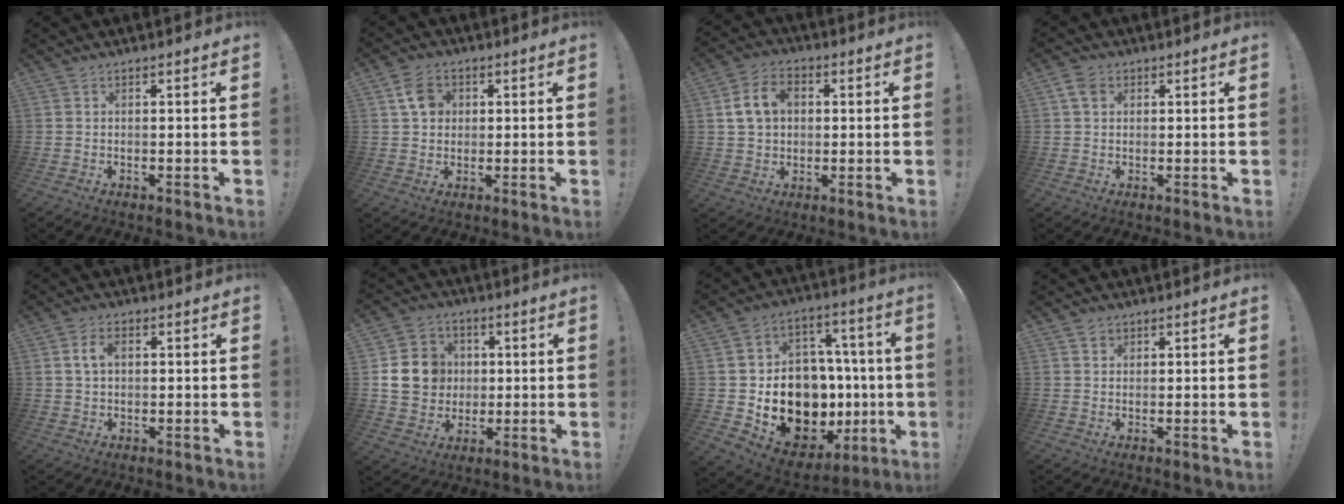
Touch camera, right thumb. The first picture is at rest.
{"total": 6.8, "force": [2.3, 5.6, 3.1], "torque": [-0.045, 0.004, 0.044]}
{"total": 10.3, "force": [2.7, 7.9, 6.1], "torque": [-0.093, 0.009, 0.055]}
{"total": 4.3, "force": [1.7, 3.2, 2.3], "torque": [-0.038, 0.002, 0.032]}
{"total": 5.0, "force": [1.2, 3.1, 3.7], "torque": [-0.066, 0.006, 0.021]}
{"total": 14.5, "force": [1.8, 12.9, 6.4], "torque": [-0.094, 0.002, 0.046]}
{"total": 18.7, "force": [-3.2, 15.1, 10.7], "torque": [-0.150, 0.007, 0.000]}
{"total": 1.4, "force": [1.1, 0.9, 0.2], "torque": [-0.002, -0.003, 0.021]}